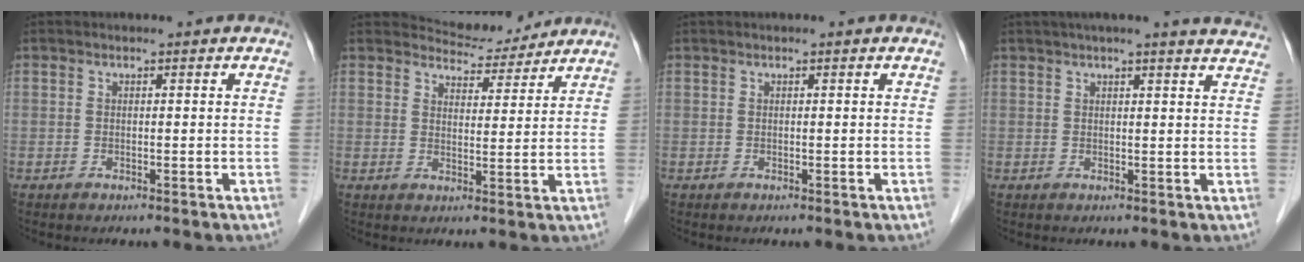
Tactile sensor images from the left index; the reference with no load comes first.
{"total": 5.8, "force": [5.7, 1.2, -0.2], "torque": [-0.002, 0.001, 0.078]}
{"total": 0.8, "force": [0.8, -0.1, 0.3], "torque": [-0.005, 0.013, 0.018]}
{"total": 14.4, "force": [13.0, 0.4, 6.2], "torque": [-0.082, 0.001, 0.146]}